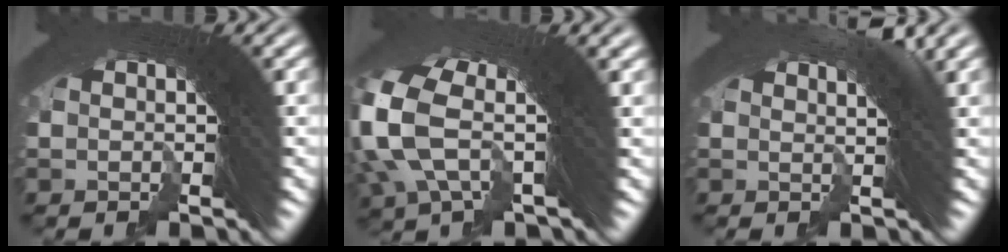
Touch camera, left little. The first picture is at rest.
{"total": 7.3, "force": [1.7, 3.7, 6.1], "torque": [-0.150, -0.008, 0.027]}
{"total": 4.3, "force": [3.0, -0.8, 3.0], "torque": [-0.035, 0.010, 0.047]}